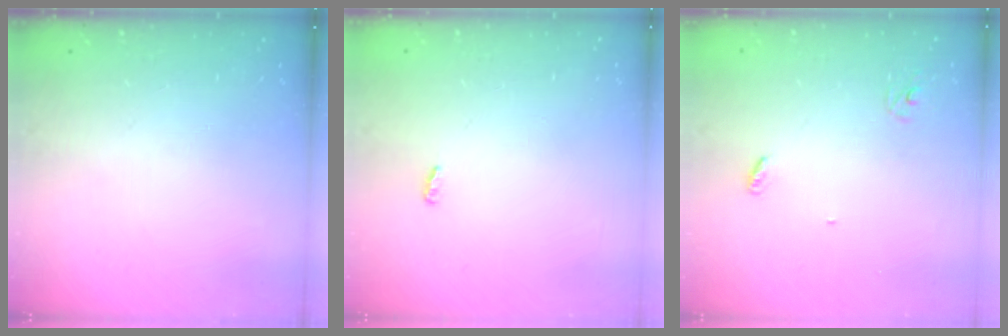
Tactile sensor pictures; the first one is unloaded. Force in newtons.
{"total": 2.9, "press": 2.6, "slide": 1.3}
{"total": 3.2, "press": 3.2, "slide": 0.3}